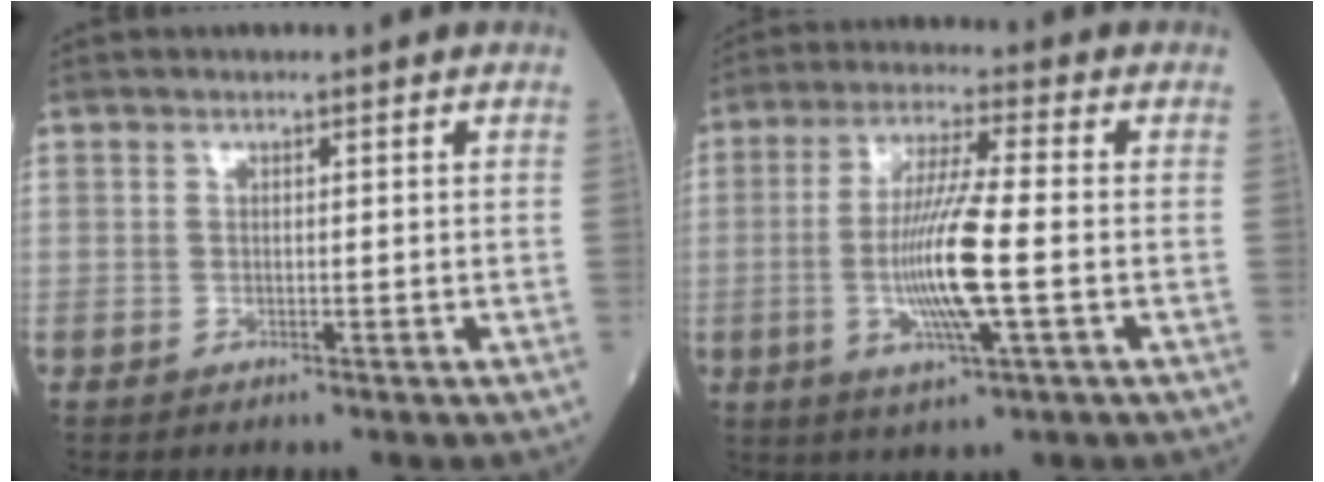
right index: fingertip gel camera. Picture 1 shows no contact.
{"total": 11.0, "force": [-1.9, 0.3, 10.9], "torque": [-0.216, -0.008, -0.039]}